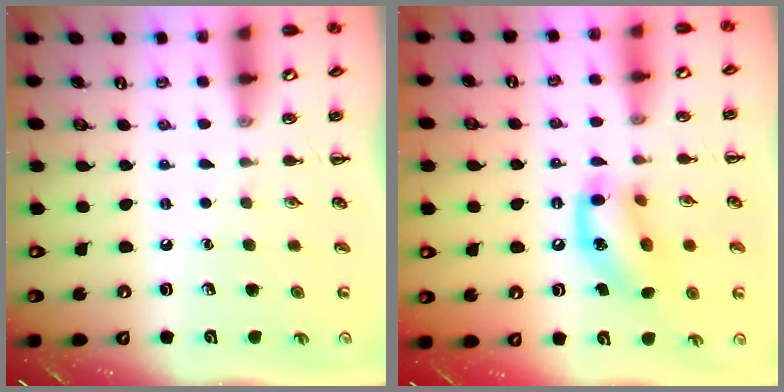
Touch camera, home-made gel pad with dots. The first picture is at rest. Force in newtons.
{"total": 14.4, "press": 14.1, "slide": 2.5}